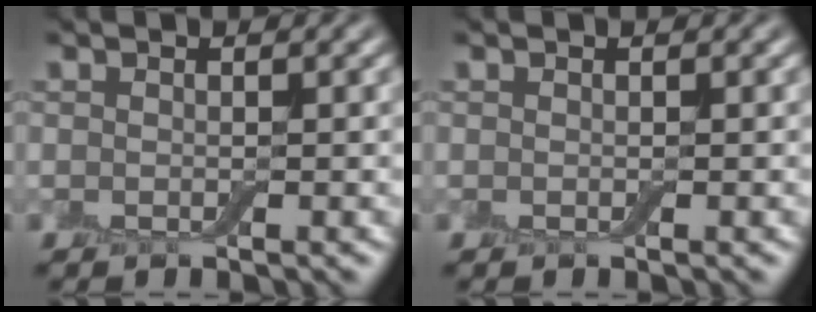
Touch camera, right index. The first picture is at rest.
{"total": 0.0}